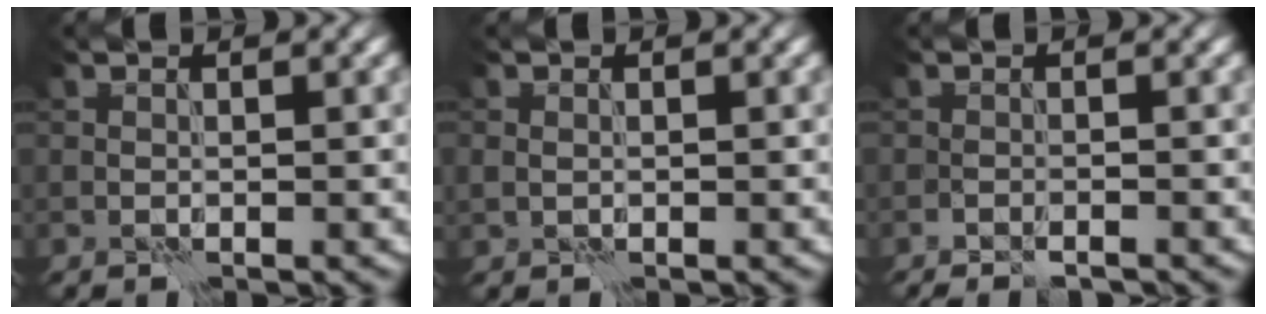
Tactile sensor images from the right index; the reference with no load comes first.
{"total": 0.8, "force": [0.0, 0.8, 0.4], "torque": [-0.011, 0.000, 0.003]}
{"total": 1.8, "force": [-1.5, 0.4, 0.8], "torque": [-0.019, 0.000, -0.021]}